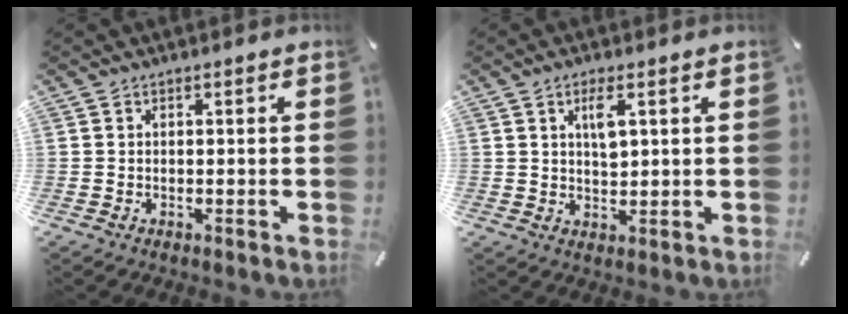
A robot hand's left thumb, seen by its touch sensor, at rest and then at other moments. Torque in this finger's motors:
{"motor_torque": [-0.10, -0.16, 0.29, 0.09, 0.07]}